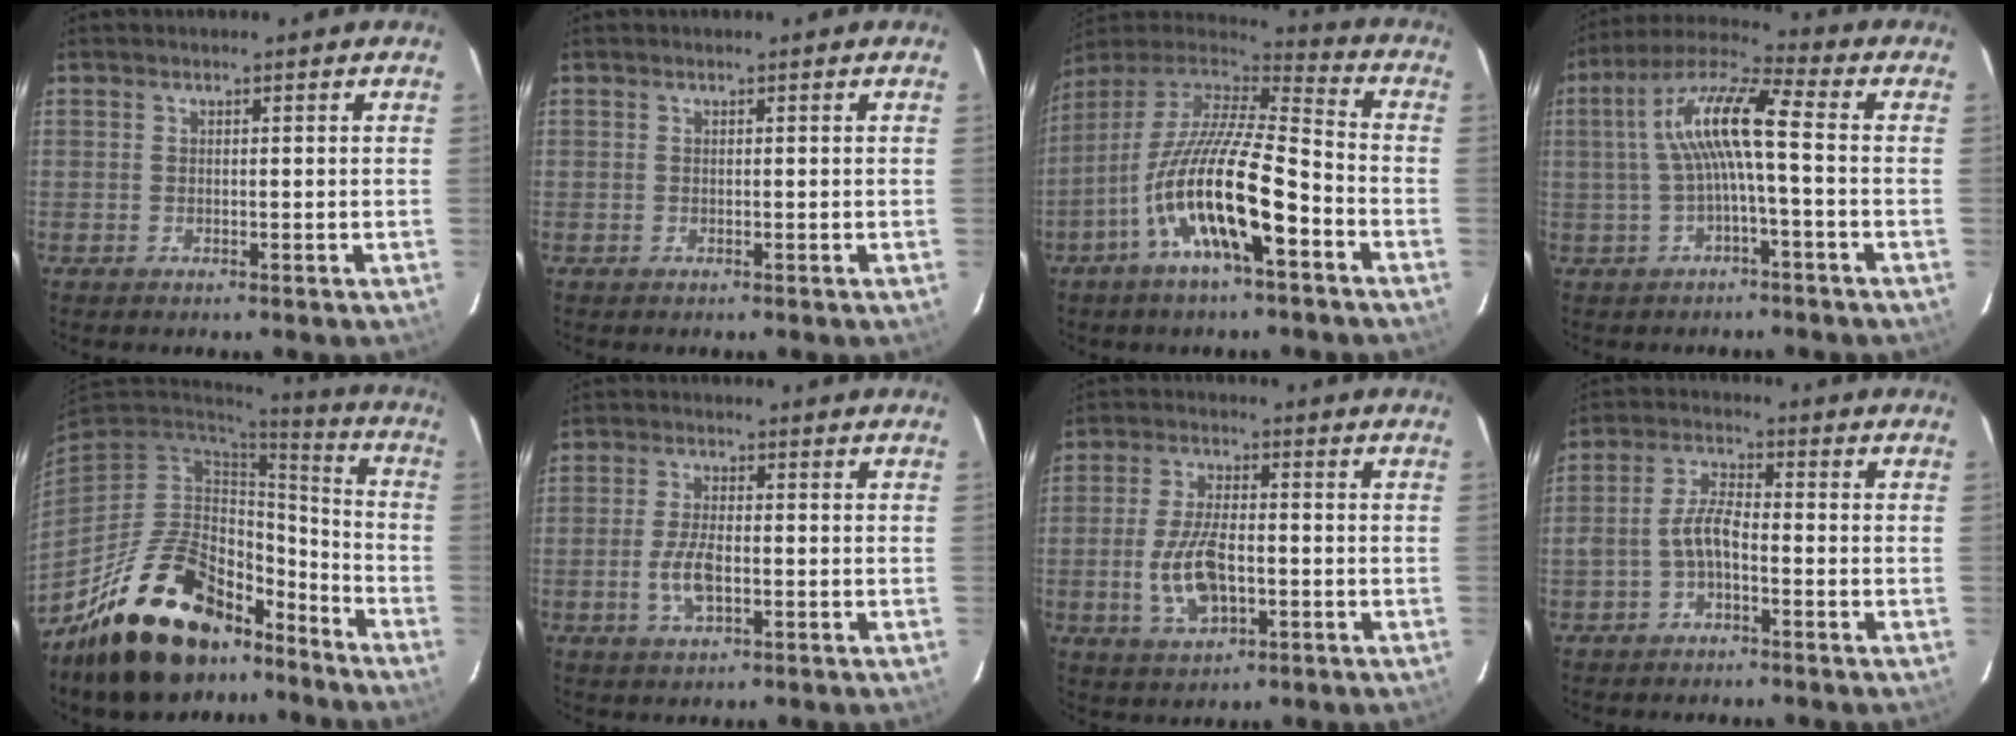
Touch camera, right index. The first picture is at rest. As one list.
[{"total": 0.0}, {"total": 18.8, "force": [-8.2, 4.1, 16.4], "torque": [-0.296, -0.029, -0.158]}, {"total": 10.4, "force": [-0.4, 1.2, 10.3], "torque": [-0.211, 0.024, -0.009]}, {"total": 24.5, "force": [-17.0, 11.9, 13.0], "torque": [-0.251, 0.026, -0.255]}, {"total": 5.6, "force": [-1.6, 2.3, 4.9], "torque": [-0.102, -0.001, -0.030]}, {"total": 9.6, "force": [-2.3, 4.5, 8.2], "torque": [-0.171, -0.003, -0.038]}, {"total": 4.7, "force": [-2.1, 1.6, 3.8], "torque": [-0.084, 0.015, -0.042]}]